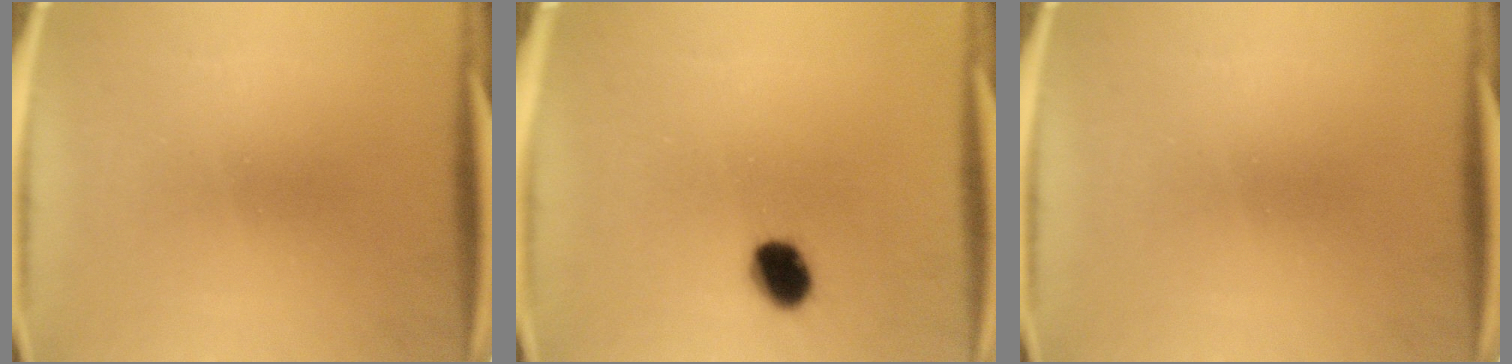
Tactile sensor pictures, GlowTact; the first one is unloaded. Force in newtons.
{"total": 6.6}
{"total": 0.0}